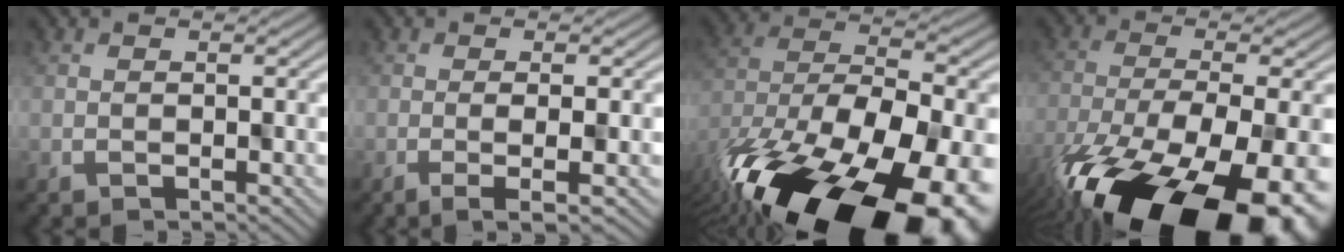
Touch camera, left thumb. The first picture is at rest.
{"total": 3.7, "force": [-1.2, 0.7, 3.4], "torque": [-0.044, 0.006, -0.015]}
{"total": 20.7, "force": [-12.5, 10.3, 12.9], "torque": [-0.251, -0.118, -0.142]}
{"total": 18.9, "force": [-11.6, 8.5, 12.3], "torque": [-0.227, -0.103, -0.141]}